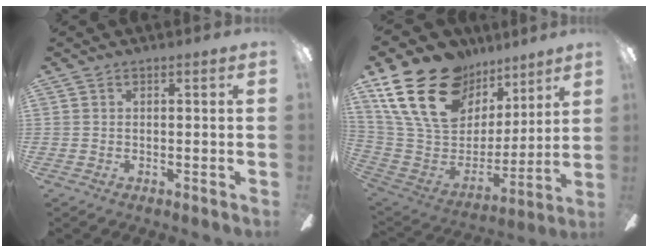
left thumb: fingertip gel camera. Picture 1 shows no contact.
{"total": 25.0, "force": [14.1, 15.6, 13.4], "torque": [-0.264, -0.069, 0.273]}